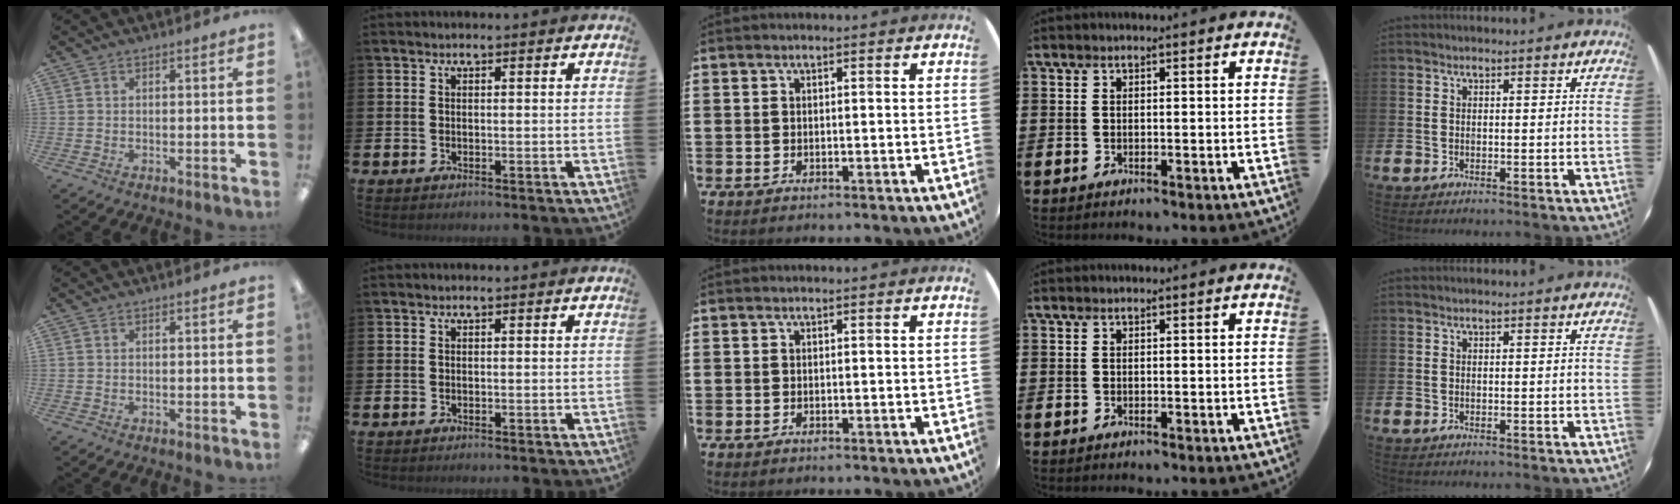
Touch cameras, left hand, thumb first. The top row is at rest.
{}